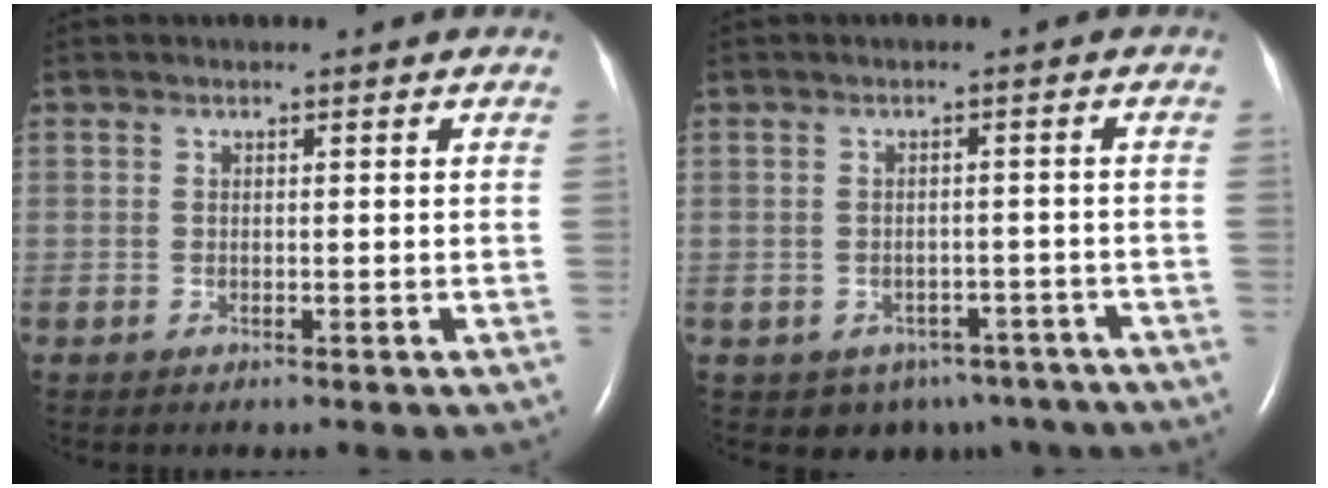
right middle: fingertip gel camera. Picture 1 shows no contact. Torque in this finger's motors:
{"motor_torque": [-0.24, -0.18, 0.04, 0.01]}